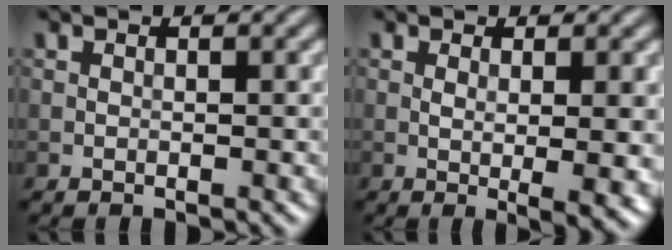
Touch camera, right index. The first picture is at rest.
{"total": 3.9, "force": [-0.1, 0.8, 3.8], "torque": [-0.054, -0.007, 0.003]}